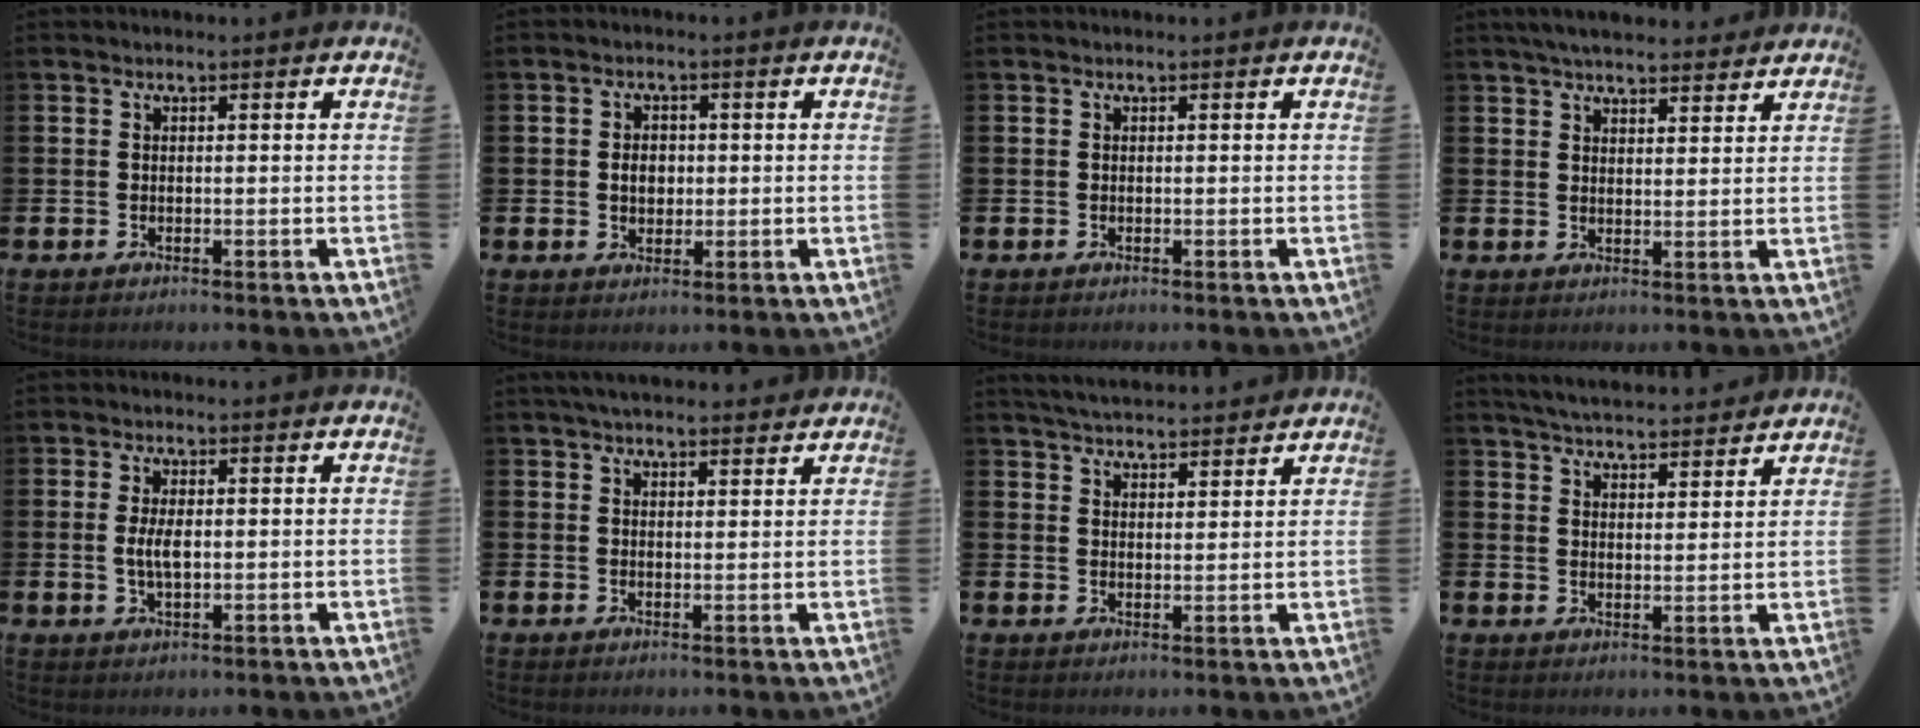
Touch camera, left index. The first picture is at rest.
{"total": 2.8, "force": [0.1, 2.2, 1.8], "torque": [-0.020, 0.002, -0.004]}
{"total": 0.0}
{"total": 4.7, "force": [4.5, 0.9, 1.1], "torque": [-0.030, -0.012, 0.084]}
{"total": 3.5, "force": [0.1, 1.5, 3.1], "torque": [-0.066, 0.001, -0.002]}
{"total": 3.4, "force": [3.2, 0.7, 0.9], "torque": [-0.022, -0.006, 0.059]}
{"total": 4.4, "force": [4.3, 0.3, 0.3], "torque": [-0.016, -0.023, 0.078]}
{"total": 5.1, "force": [5.0, 0.4, 0.6], "torque": [-0.024, -0.031, 0.089]}